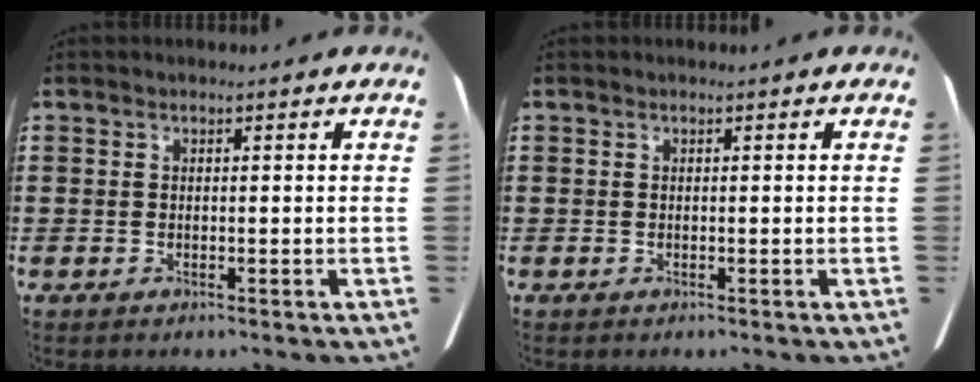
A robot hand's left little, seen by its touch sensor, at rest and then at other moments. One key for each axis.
{"total": 0.0}